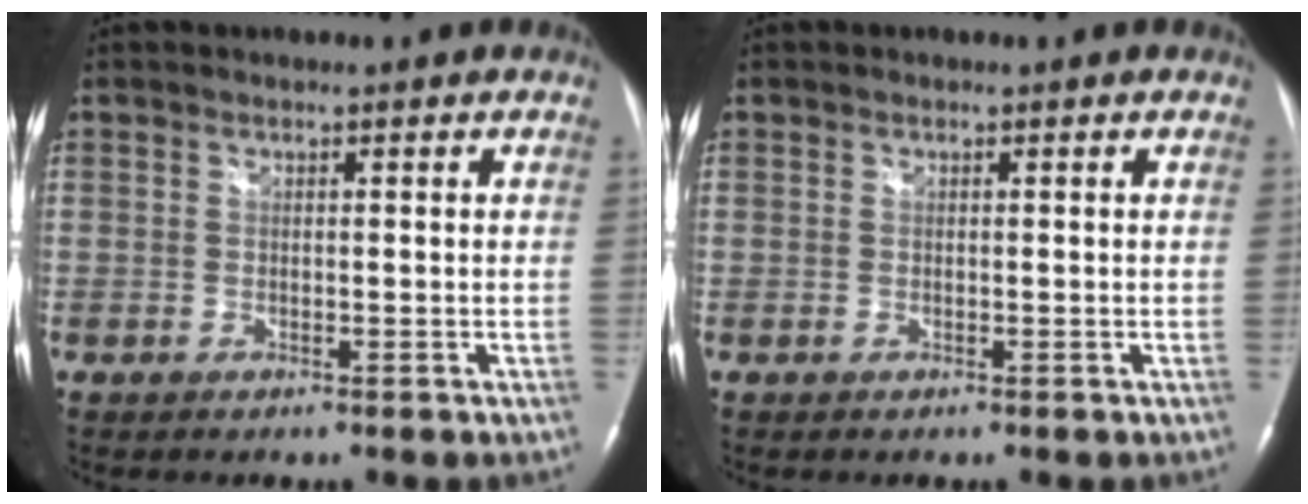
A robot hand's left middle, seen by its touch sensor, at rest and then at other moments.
{"total": 0.0}